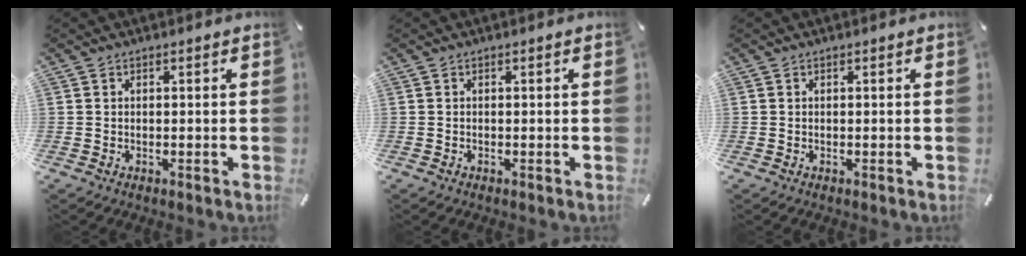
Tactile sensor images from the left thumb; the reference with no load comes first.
{"total": 0.0}
{"total": 0.0}